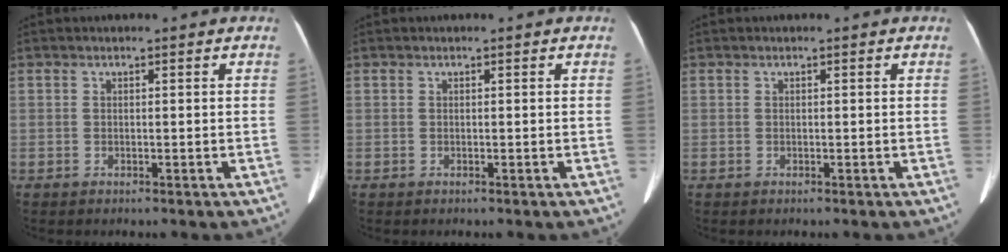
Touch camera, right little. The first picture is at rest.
{"total": 0.0}
{"total": 0.0}